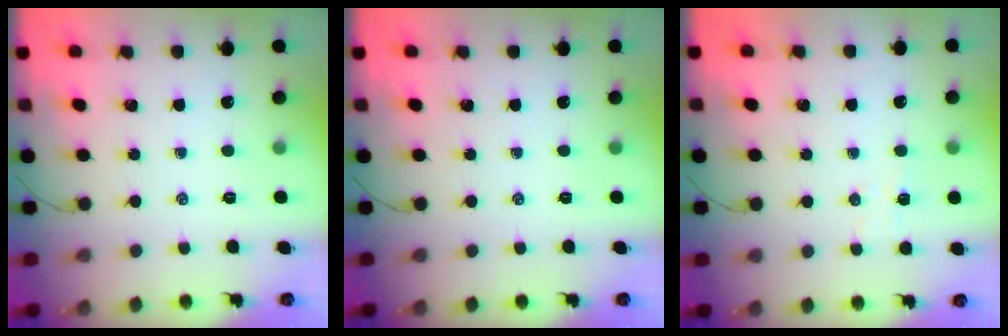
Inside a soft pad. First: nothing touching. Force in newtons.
{"total": 0.0}
{"total": 4.2, "press": 4.1, "slide": 0.9}